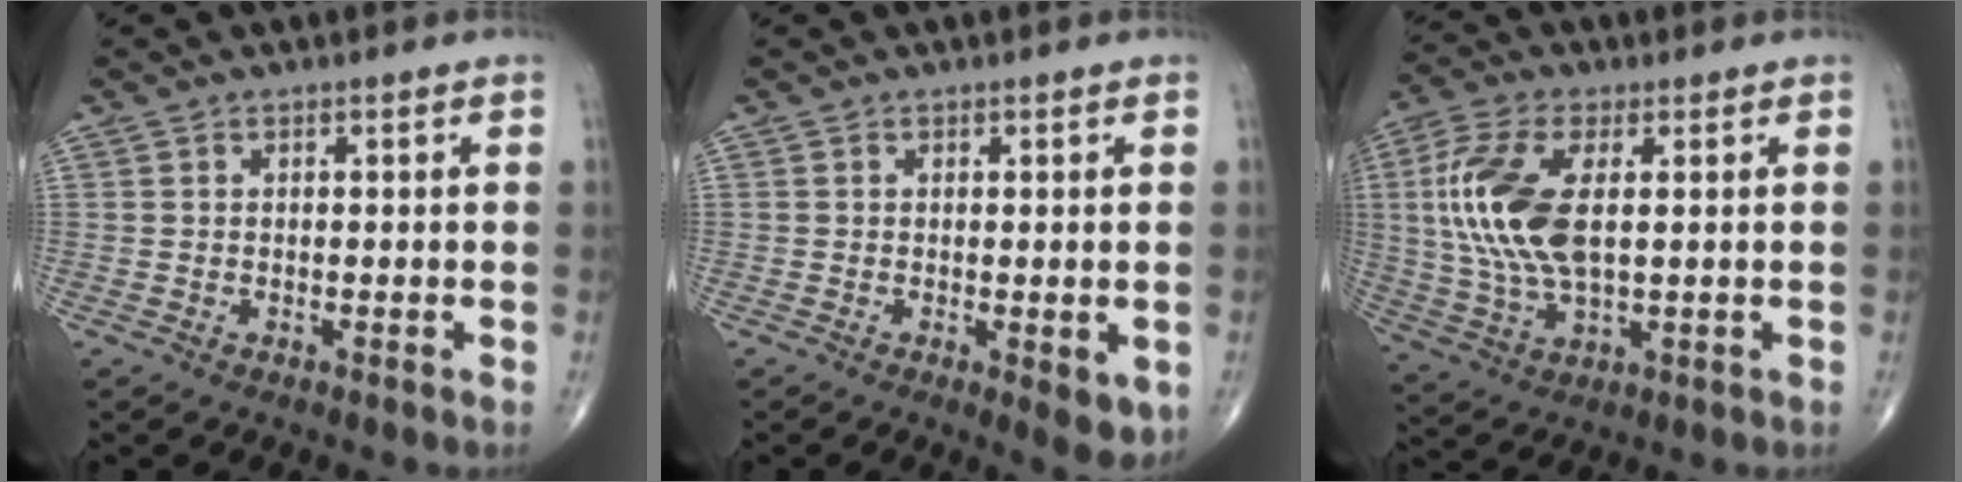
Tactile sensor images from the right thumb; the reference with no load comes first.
{"total": 4.8, "force": [-0.6, 1.7, 4.5], "torque": [-0.062, -0.016, -0.007]}
{"total": 15.2, "force": [2.1, 7.3, 13.1], "torque": [-0.294, 0.000, 0.044]}